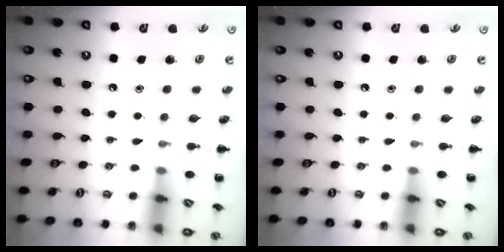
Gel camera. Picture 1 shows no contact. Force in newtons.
{"total": 0.0}